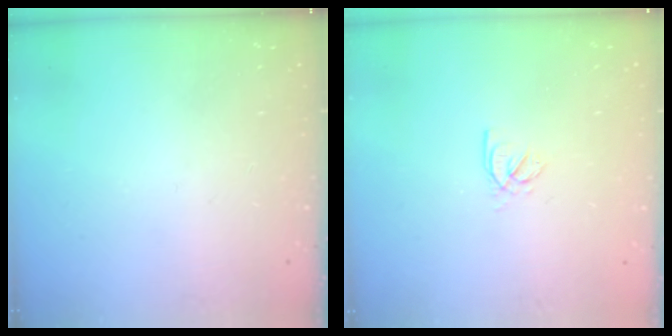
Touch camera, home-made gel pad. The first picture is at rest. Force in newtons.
{"total": 2.0, "press": 2.0, "slide": 0.4}